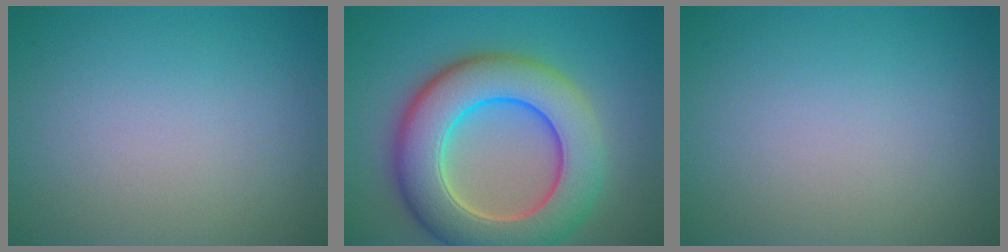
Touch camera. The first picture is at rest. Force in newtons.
{"total": 10.8, "press": 10.8, "slide": 0.7}
{"total": 0.0}